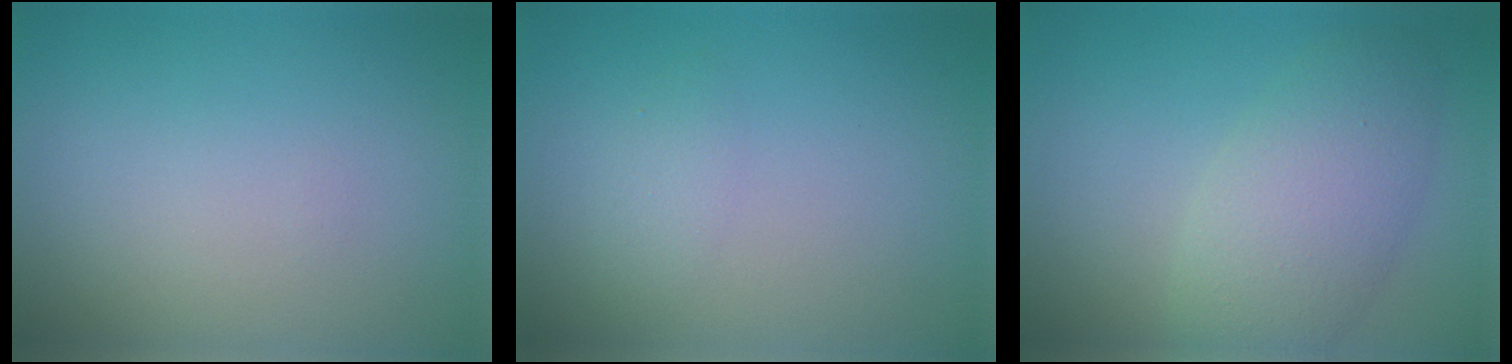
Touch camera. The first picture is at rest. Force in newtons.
{"total": 1.2, "press": 1.2, "slide": 0.1}
{"total": 5.3, "press": 5.3, "slide": 0.3}